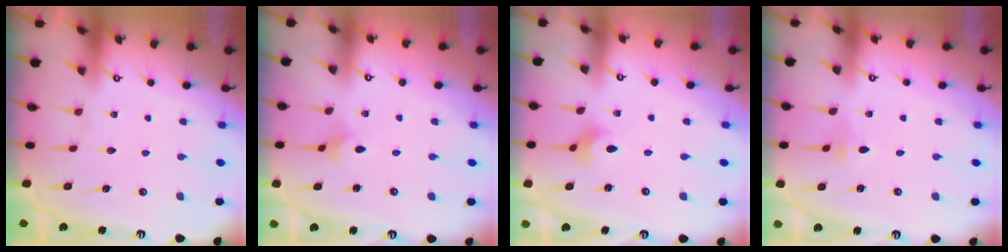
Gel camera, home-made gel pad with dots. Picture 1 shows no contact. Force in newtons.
{"total": 2.9, "press": 2.8, "slide": 0.7}
{"total": 2.9, "press": 2.9, "slide": 0.7}
{"total": 2.4, "press": 2.3, "slide": 0.7}